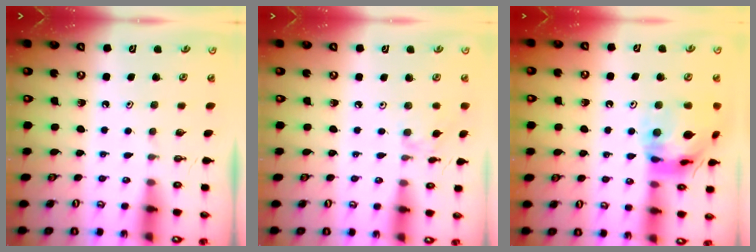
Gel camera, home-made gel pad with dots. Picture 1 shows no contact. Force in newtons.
{"total": 3.0, "press": 2.9, "slide": 0.5}
{"total": 16.2, "press": 16.1, "slide": 1.9}